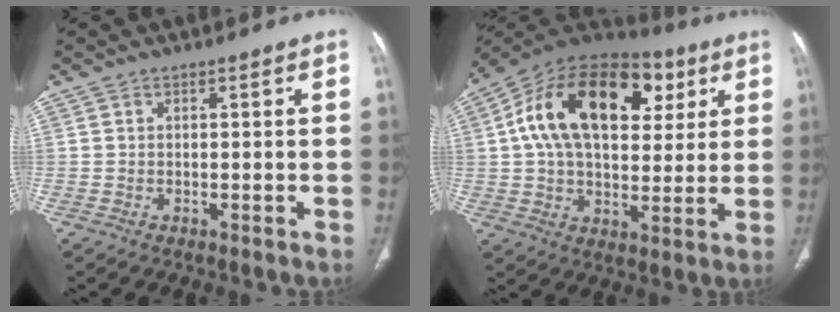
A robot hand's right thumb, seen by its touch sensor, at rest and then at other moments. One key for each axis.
{"total": 25.4, "fx": 7.6, "fy": 15.4, "fz": 18.7, "tx": -0.296, "ty": 0.026, "tz": 0.117}